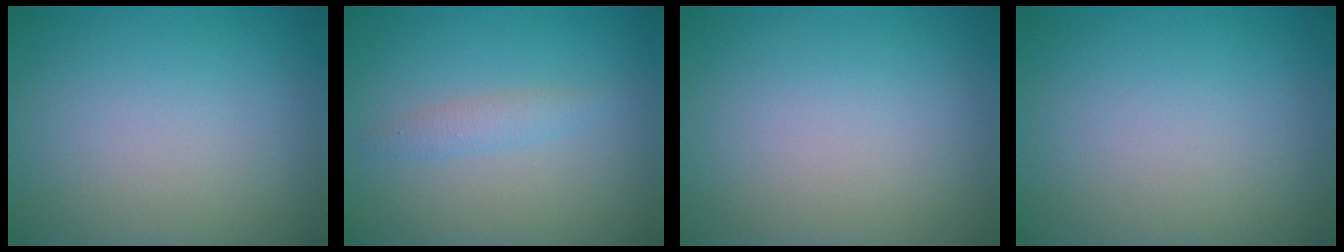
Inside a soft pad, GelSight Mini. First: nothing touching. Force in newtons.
{"total": 1.4, "press": 1.4, "slide": 0.0}
{"total": 0.0}
{"total": 0.0}